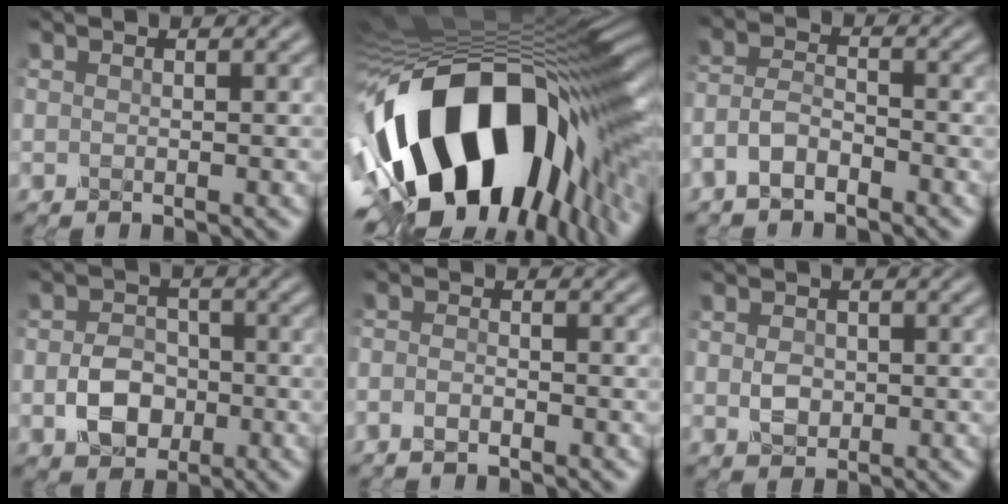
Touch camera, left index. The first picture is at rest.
{"total": 19.0, "force": [-6.0, 10.2, 14.8], "torque": [-0.265, -0.038, -0.086]}
{"total": 2.8, "force": [-2.1, 0.9, 1.5], "torque": [-0.035, 0.007, -0.052]}
{"total": 4.1, "force": [-1.4, 3.0, 2.4], "torque": [-0.041, 0.002, -0.027]}
{"total": 1.3, "force": [-1.1, 0.3, 0.6], "torque": [-0.016, 0.003, -0.024]}
{"total": 2.1, "force": [-0.2, 1.6, 1.3], "torque": [-0.030, -0.001, -0.006]}